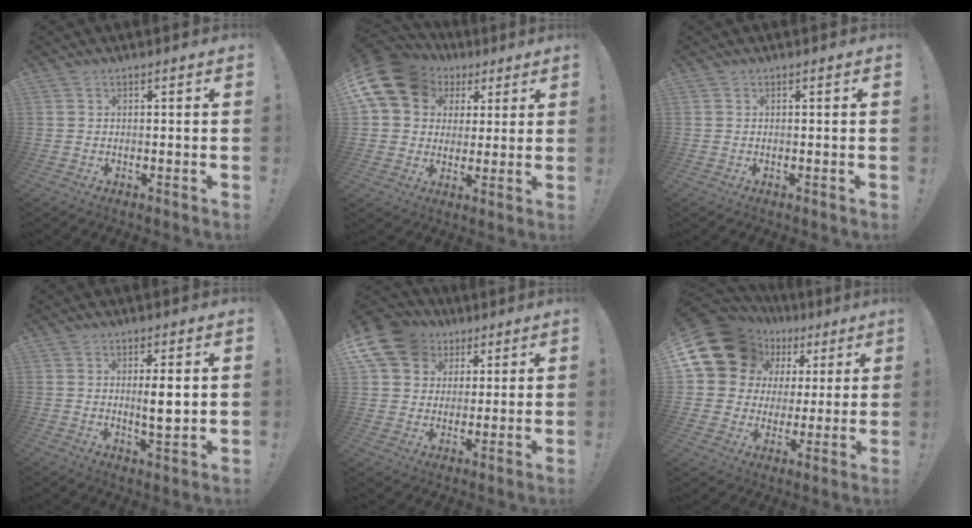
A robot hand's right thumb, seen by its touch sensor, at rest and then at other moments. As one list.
[{"total": 14.8, "force": [6.6, 11.4, 6.7], "torque": [-0.104, -0.031, 0.133]}, {"total": 0.0}, {"total": 5.4, "force": [0.8, 0.7, 5.2], "torque": [-0.080, -0.013, 0.009]}, {"total": 14.0, "force": [6.8, 10.9, 5.8], "torque": [-0.096, -0.041, 0.133]}, {"total": 17.3, "force": [9.2, 12.6, 7.5], "torque": [-0.119, -0.056, 0.190]}]